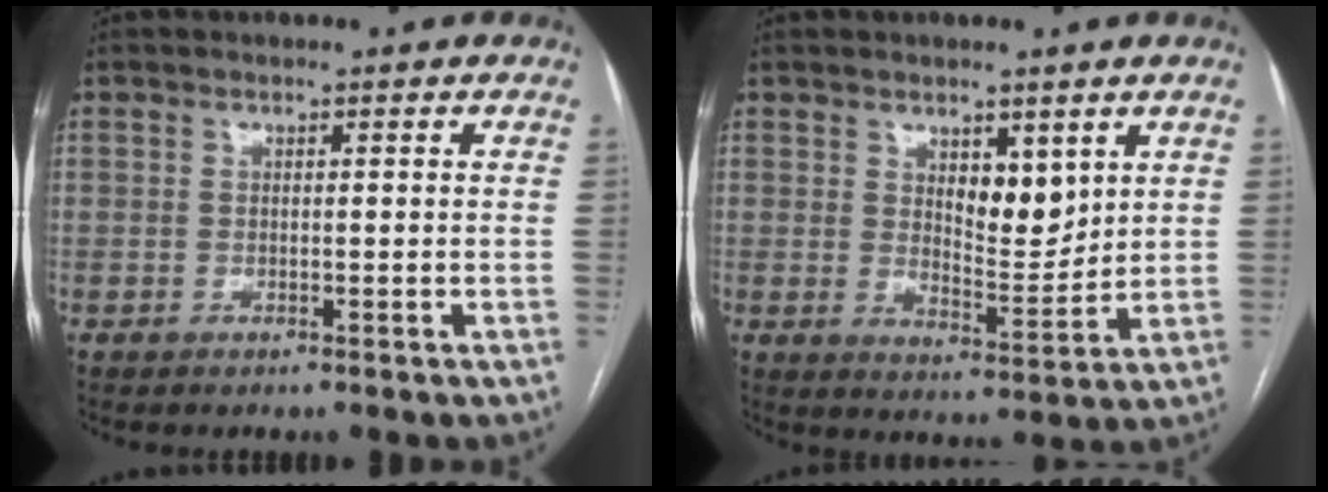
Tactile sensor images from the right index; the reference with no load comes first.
{"total": 6.0, "force": [2.8, 2.5, 4.7], "torque": [-0.078, -0.010, 0.054]}